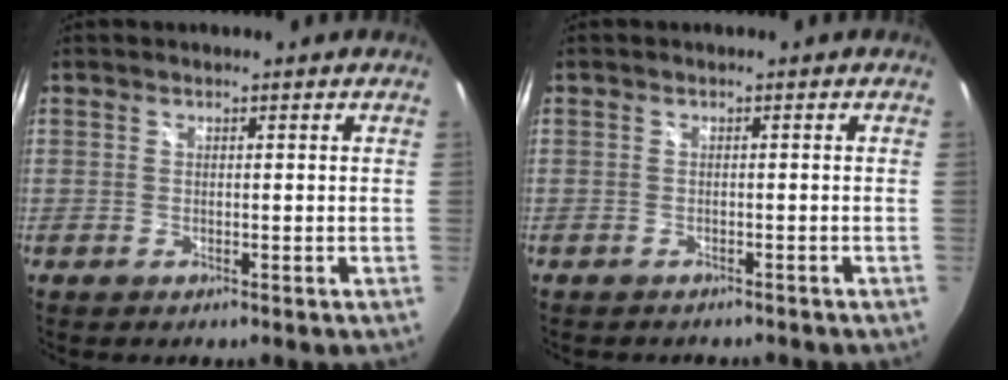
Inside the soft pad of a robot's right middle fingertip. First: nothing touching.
{"total": 1.9, "force": [-1.8, 0.4, 0.5], "torque": [-0.012, -0.012, -0.023]}